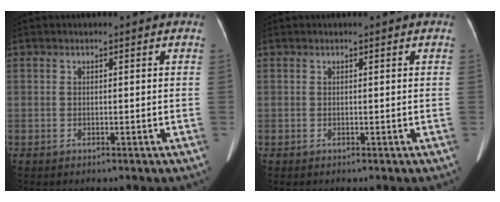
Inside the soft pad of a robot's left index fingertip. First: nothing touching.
{"total": 0.0}